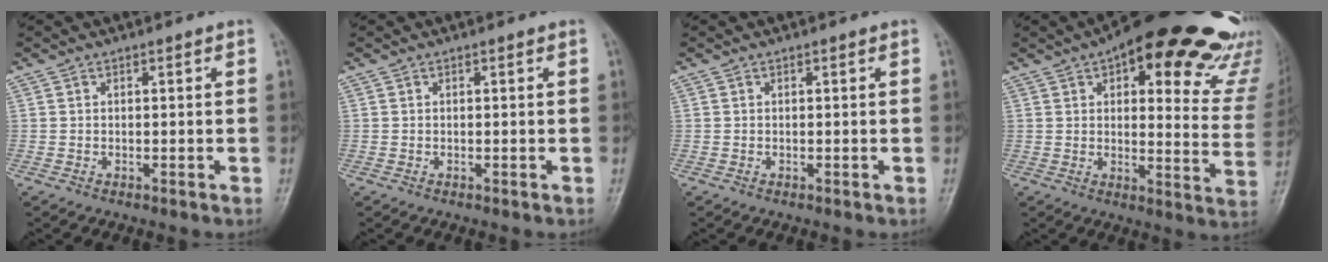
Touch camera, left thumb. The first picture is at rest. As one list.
[{"total": 0.0}, {"total": 0.0}, {"total": 28.6, "force": [19.9, 10.5, 17.6], "torque": [-0.184, -0.066, 0.230]}]